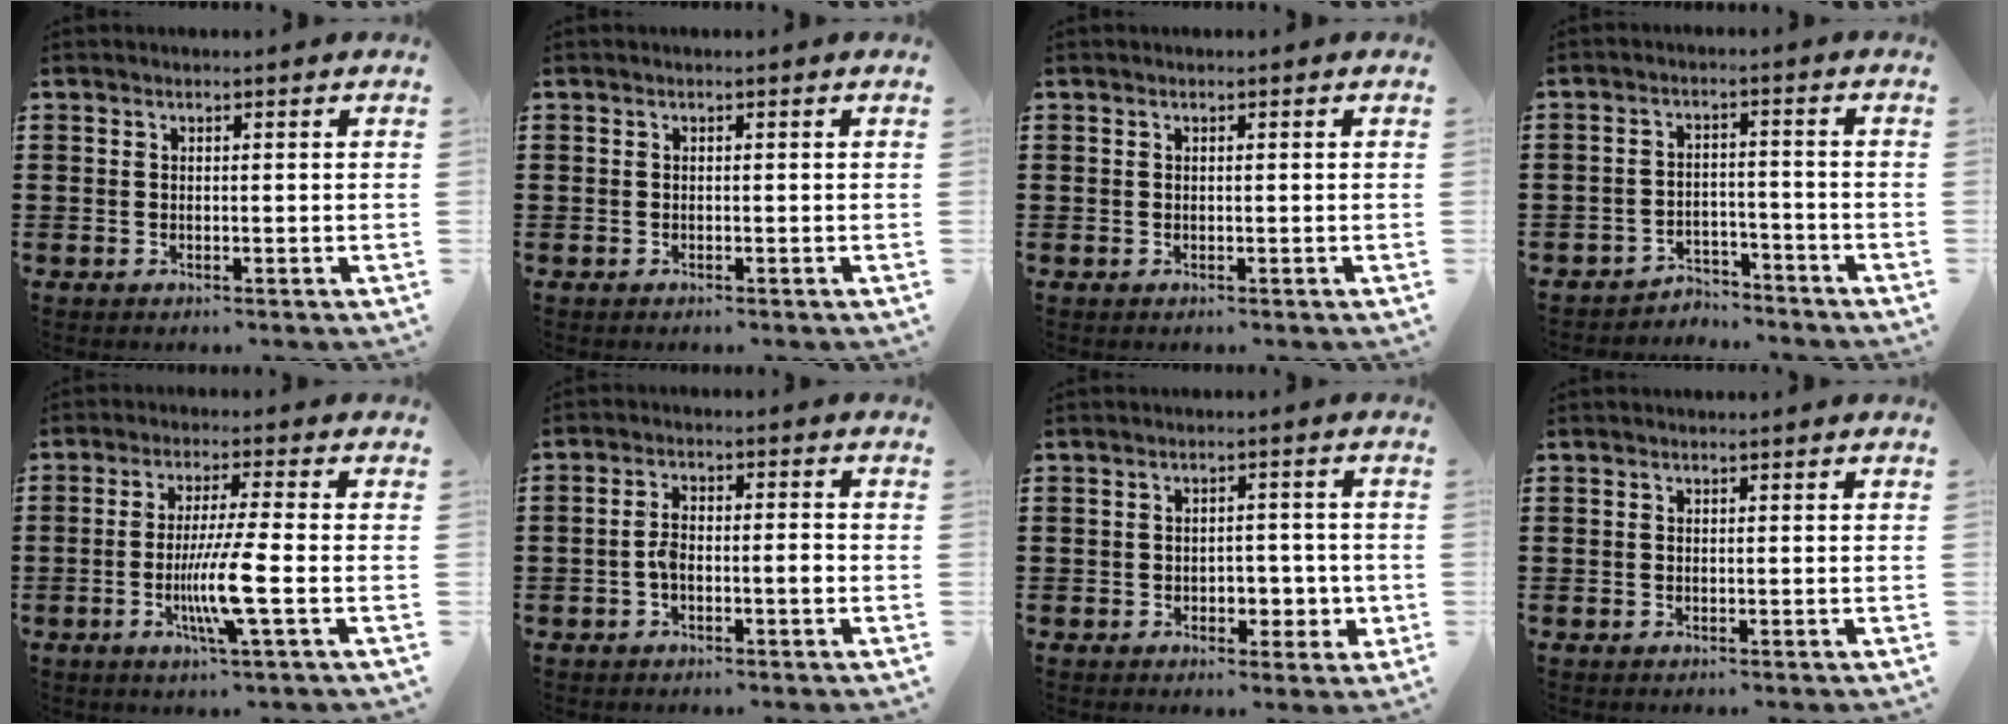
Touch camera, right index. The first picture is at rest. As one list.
[{"total": 0.0}, {"total": 0.0}, {"total": 3.7, "force": [-3.7, 0.7, 0.1], "torque": [-0.008, 0.006, -0.077]}, {"total": 8.3, "force": [-2.3, -0.2, 8.0], "torque": [-0.154, -0.023, -0.045]}, {"total": 3.7, "force": [-1.3, 1.0, 3.3], "torque": [-0.067, 0.002, -0.025]}, {"total": 3.8, "force": [-1.0, 2.8, 2.5], "torque": [-0.033, 0.001, -0.022]}, {"total": 0.0}]